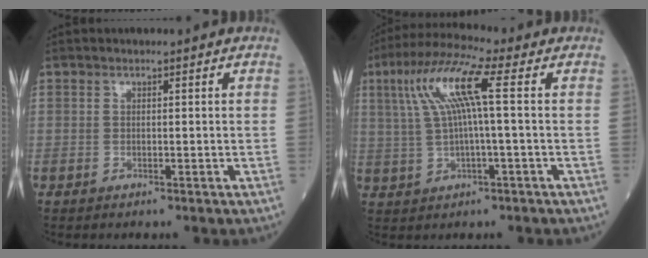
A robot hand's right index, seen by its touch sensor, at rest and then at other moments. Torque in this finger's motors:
{"motor_torque": [0.32, 0.13, 0.66, 0.21]}